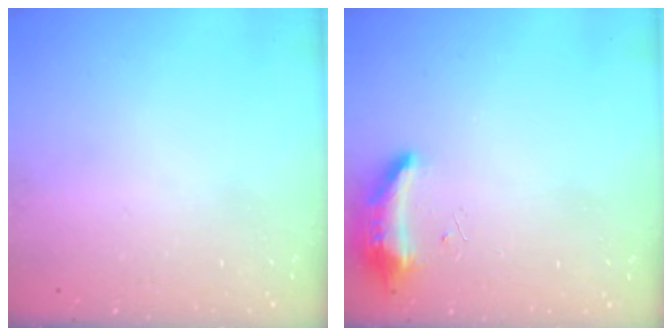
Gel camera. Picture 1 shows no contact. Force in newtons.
{"total": 12.5, "press": 9.4, "slide": 8.2}